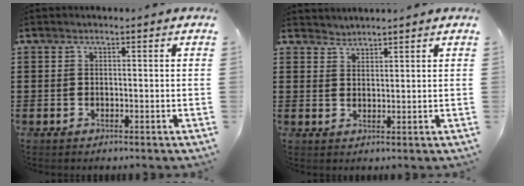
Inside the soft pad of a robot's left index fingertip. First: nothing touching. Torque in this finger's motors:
{"motor_torque": [-0.07, 0.02, -0.01, -0.02]}